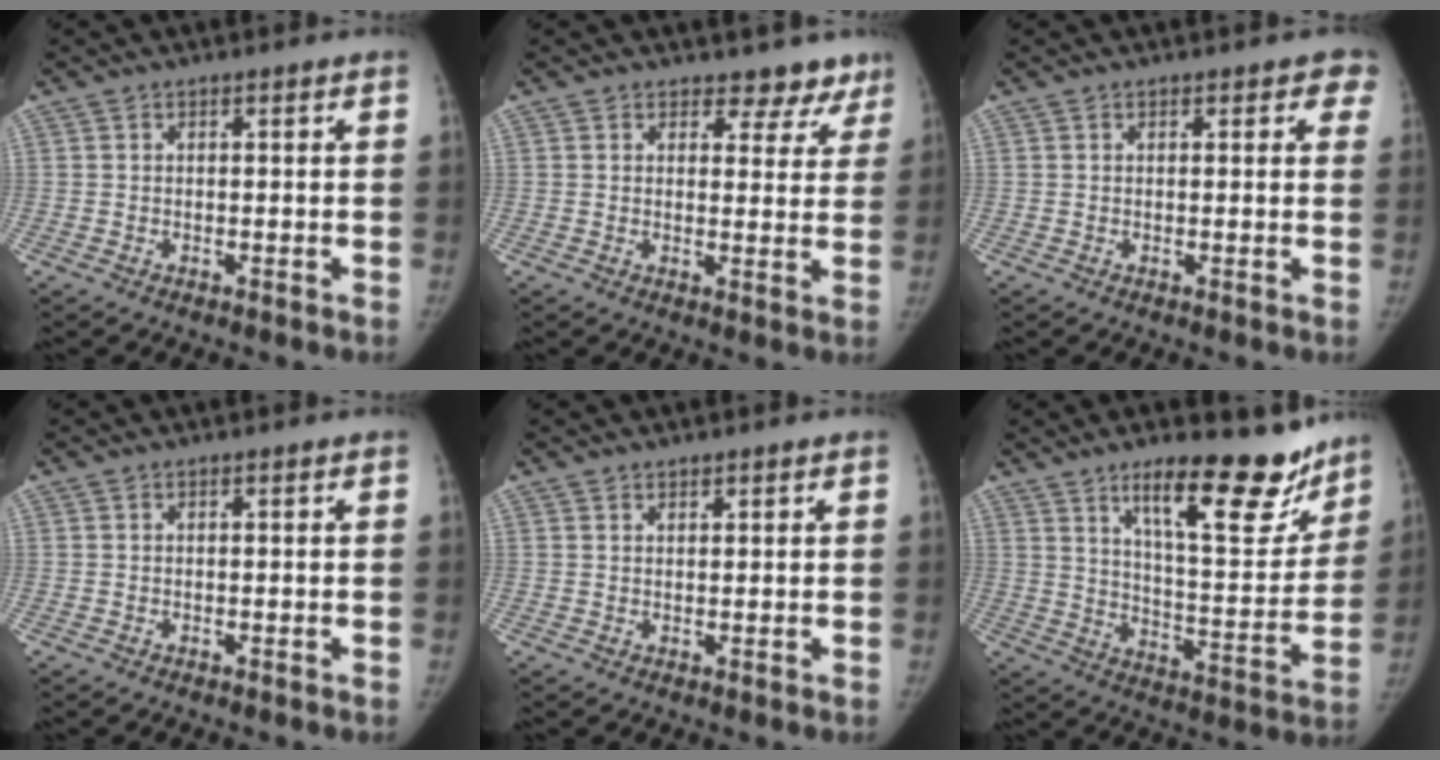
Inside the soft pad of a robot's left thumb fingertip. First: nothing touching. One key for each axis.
{"total": 6.0, "fx": 5.0, "fy": 3.3, "fz": 0.6, "tx": 0.034, "ty": -0.029, "tz": 0.046}
{"total": 2.9, "fx": 1.7, "fy": 1.6, "fz": 1.7, "tx": 0.013, "ty": 0.000, "tz": 0.010}
{"total": 0.0}
{"total": 1.0, "fx": 0.9, "fy": 0.4, "fz": 0.3, "tx": 0.003, "ty": -0.005, "tz": 0.013}
{"total": 19.8, "fx": 13.5, "fy": 6.2, "fz": 13.0, "tx": -0.135, "ty": -0.092, "tz": 0.209}